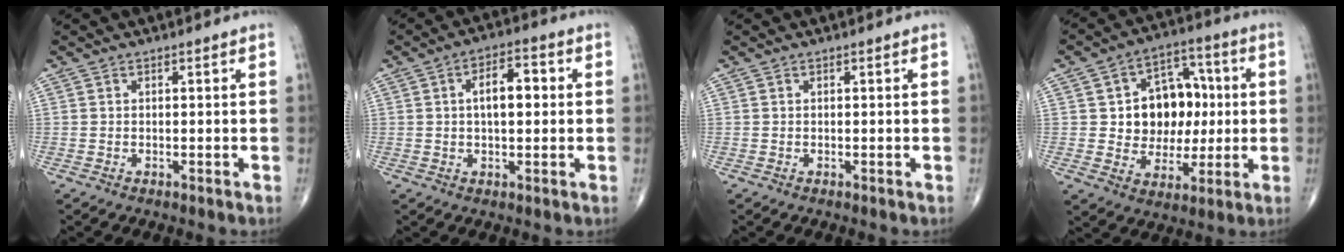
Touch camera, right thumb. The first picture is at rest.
{"total": 7.2, "force": [1.0, 3.5, 6.2], "torque": [-0.087, 0.012, 0.009]}
{"total": 0.0}
{"total": 14.5, "force": [1.3, 11.2, 9.2], "torque": [-0.077, 0.020, 0.028]}